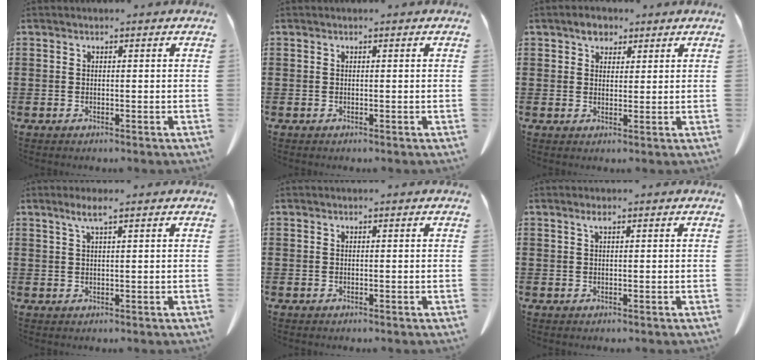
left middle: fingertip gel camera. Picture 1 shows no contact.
{"total": 0.0}
{"total": 2.8, "force": [2.2, 1.6, 0.8], "torque": [-0.017, 0.007, 0.038]}
{"total": 2.4, "force": [1.3, 0.1, 2.0], "torque": [-0.041, 0.001, 0.023]}
{"total": 0.0}
{"total": 1.1, "force": [0.5, 0.2, 1.0], "torque": [-0.021, 0.002, 0.009]}